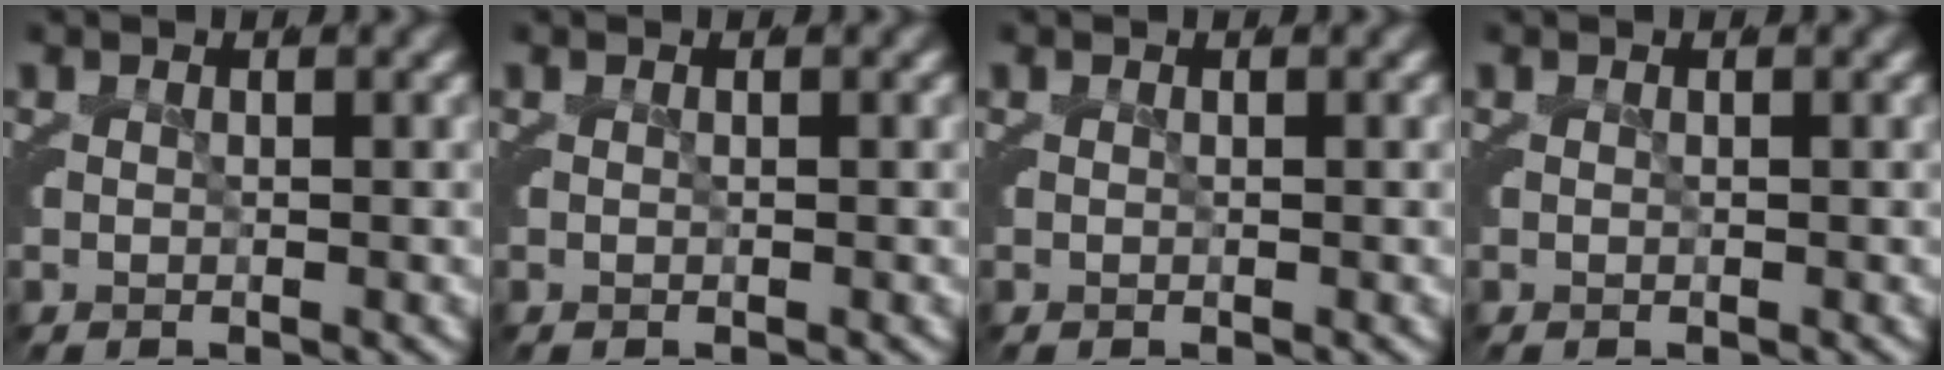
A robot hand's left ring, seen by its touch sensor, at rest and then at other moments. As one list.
[{"total": 0.0}, {"total": 0.0}, {"total": 0.0}]